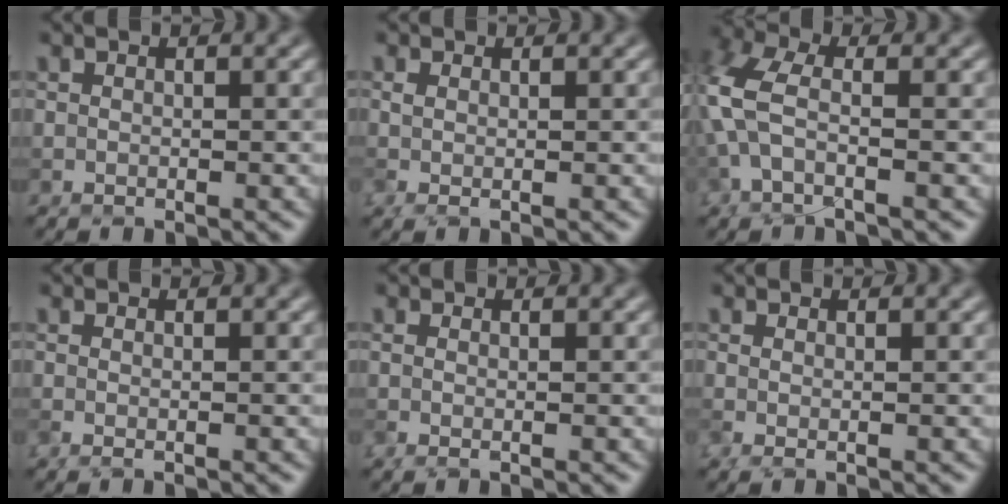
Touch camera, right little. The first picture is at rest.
{"total": 1.0, "force": [0.5, 0.3, 0.8], "torque": [-0.022, -0.001, 0.006]}
{"total": 4.5, "force": [-0.7, 1.8, 4.0], "torque": [-0.114, 0.008, -0.030]}
{"total": 0.9, "force": [-0.4, 0.2, 0.8], "torque": [-0.019, -0.009, -0.014]}
{"total": 1.0, "force": [0.2, 0.2, 0.9], "torque": [-0.024, -0.008, -0.002]}
{"total": 0.9, "force": [0.2, 0.2, 0.8], "torque": [-0.024, -0.007, 0.000]}